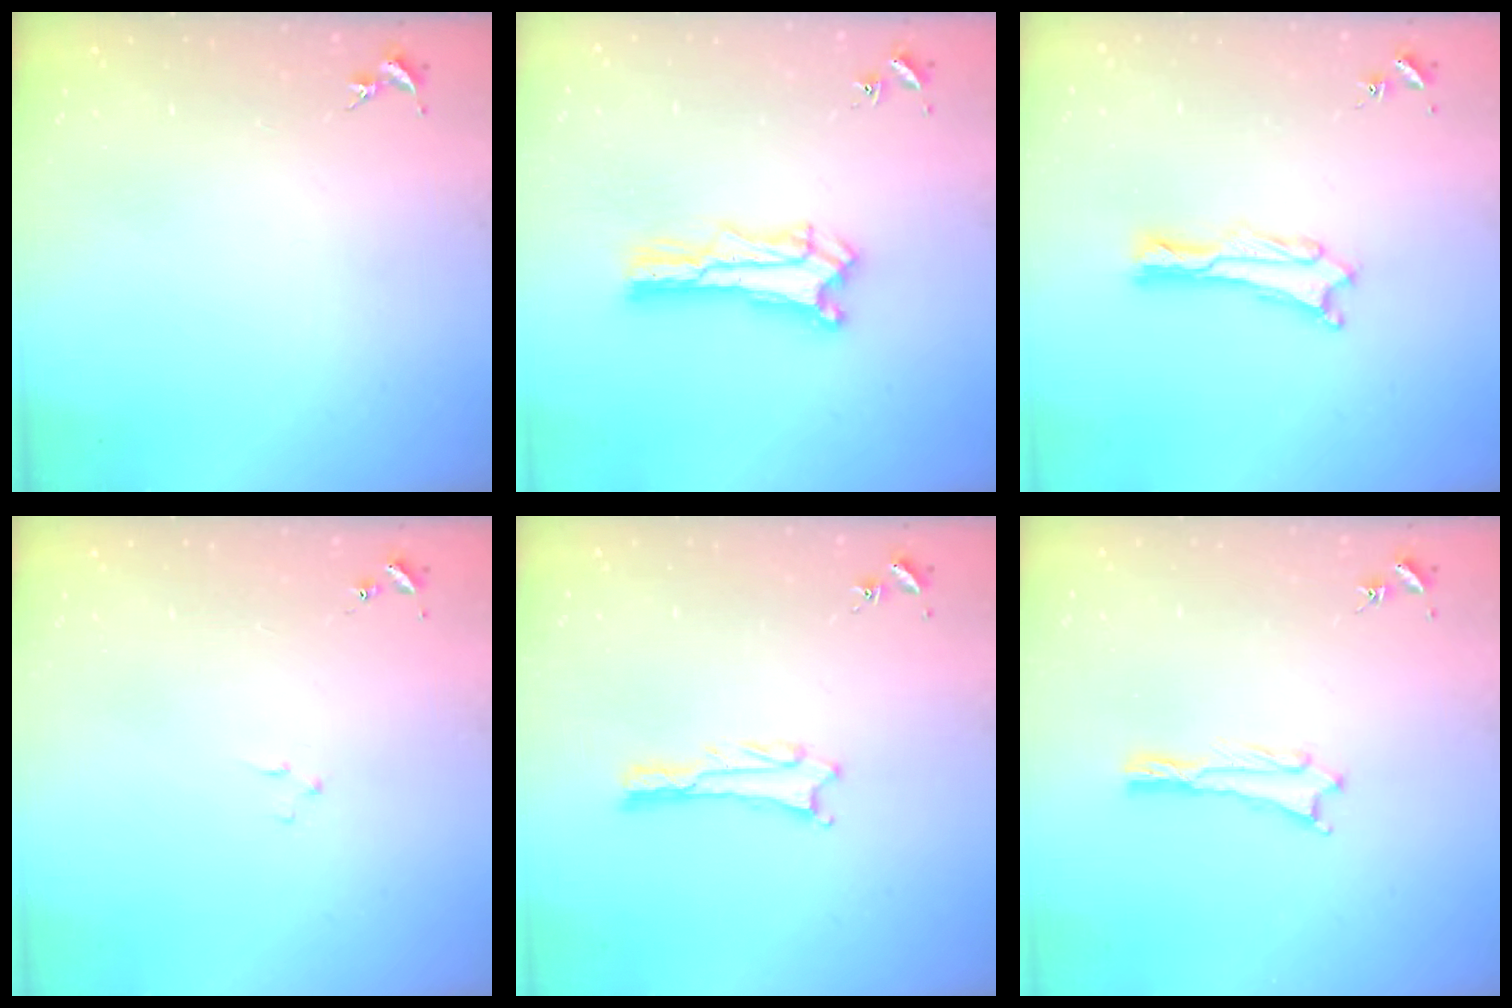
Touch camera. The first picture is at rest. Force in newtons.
{"total": 1.4, "press": 1.4, "slide": 0.2}
{"total": 0.8, "press": 0.7, "slide": 0.2}
{"total": 0.7, "press": 0.7, "slide": 0.2}
{"total": 1.1, "press": 1.1, "slide": 0.1}
{"total": 0.7, "press": 0.7, "slide": 0.1}